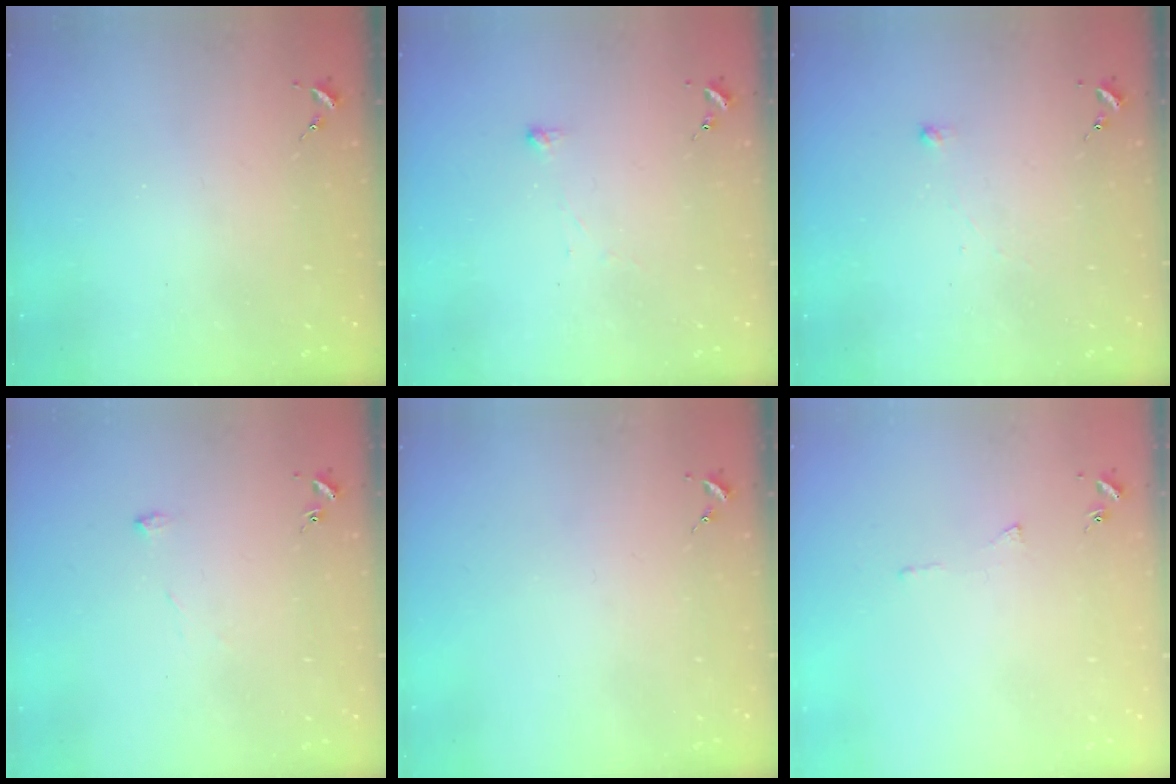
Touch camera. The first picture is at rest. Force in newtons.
{"total": 2.9, "press": 2.9, "slide": 0.3}
{"total": 2.5, "press": 2.5, "slide": 0.5}
{"total": 5.8, "press": 5.8, "slide": 0.3}
{"total": 0.0}
{"total": 3.1, "press": 3.1, "slide": 0.6}